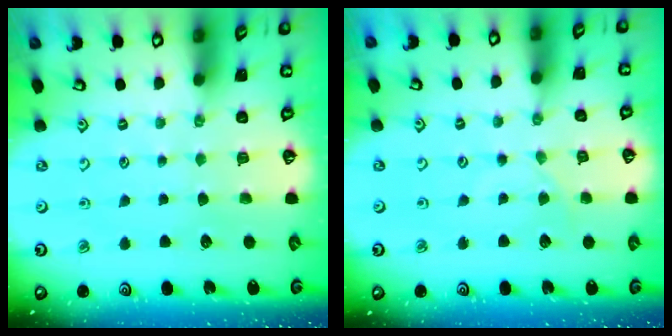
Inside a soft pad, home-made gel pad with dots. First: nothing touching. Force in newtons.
{"total": 0.6, "press": 0.5, "slide": 0.2}